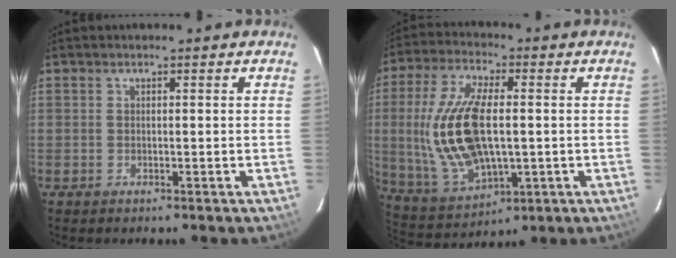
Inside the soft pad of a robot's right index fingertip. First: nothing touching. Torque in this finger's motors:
{"motor_torque": [2.14, 0.00, 0.60, 0.19]}